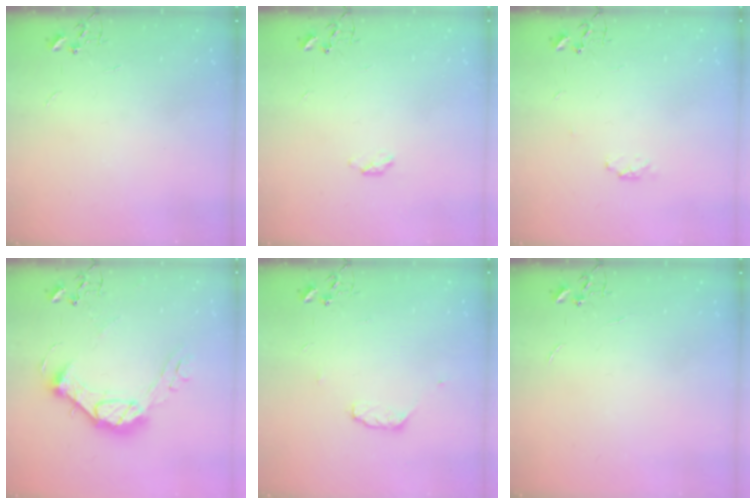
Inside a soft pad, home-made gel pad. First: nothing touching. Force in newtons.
{"total": 3.4, "press": 3.4, "slide": 0.5}
{"total": 4.2, "press": 4.1, "slide": 1.0}
{"total": 14.2, "press": 14.1, "slide": 0.8}
{"total": 5.3, "press": 5.2, "slide": 1.0}
{"total": 0.0}